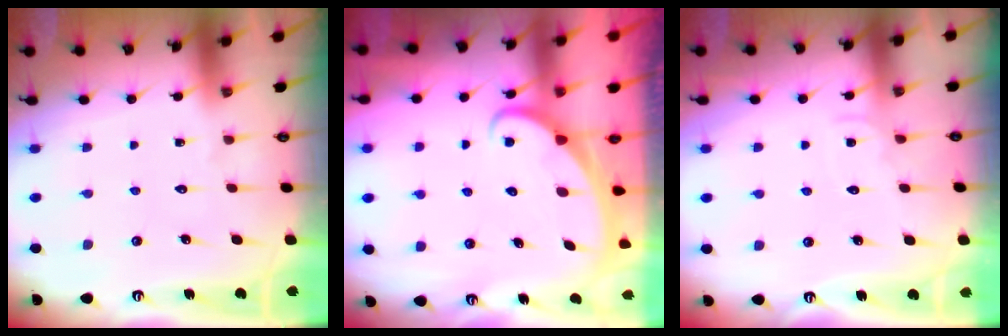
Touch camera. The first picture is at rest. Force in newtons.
{"total": 2.4, "press": 2.4, "slide": 0.3}
{"total": 5.1, "press": 5.1, "slide": 0.5}